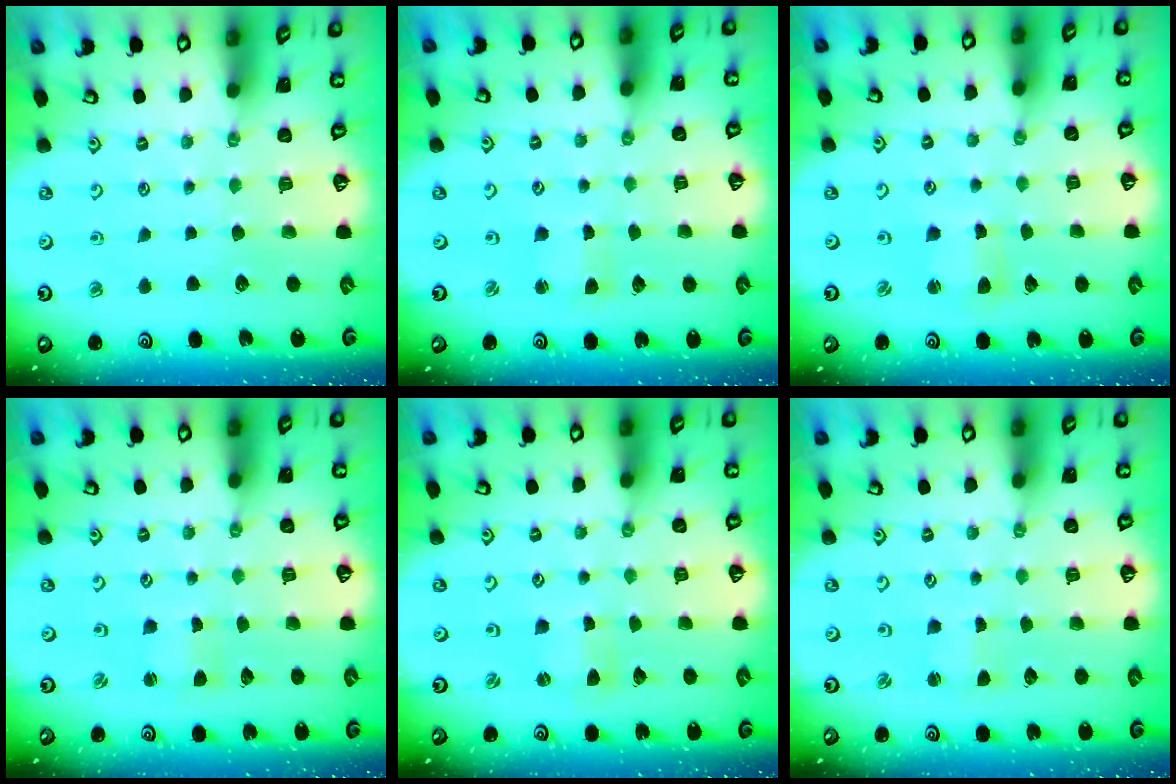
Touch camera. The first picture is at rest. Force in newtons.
{"total": 1.7, "press": 1.7, "slide": 0.2}
{"total": 3.1, "press": 3.1, "slide": 0.3}
{"total": 1.5, "press": 1.5, "slide": 0.0}
{"total": 0.0}
{"total": 0.9, "press": 0.9, "slide": 0.1}